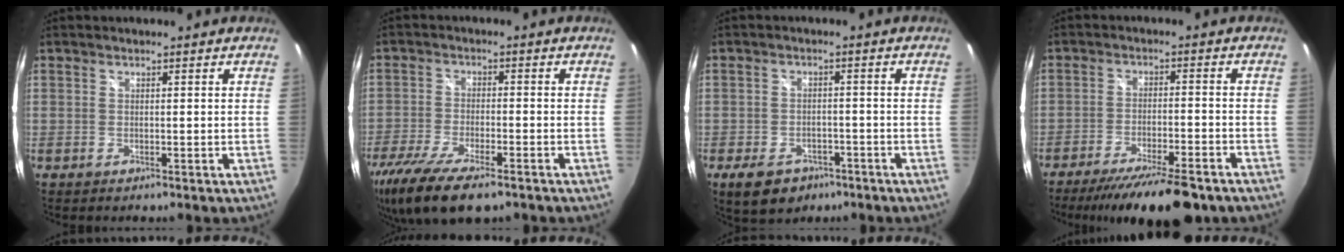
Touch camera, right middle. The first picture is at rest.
{"total": 15.9, "force": [-11.0, 5.0, 10.3], "torque": [-0.225, -0.061, -0.192]}
{"total": 7.9, "force": [-4.7, 5.1, 3.8], "torque": [-0.088, -0.005, -0.066]}
{"total": 15.0, "force": [-12.0, 3.0, 8.6], "torque": [-0.161, -0.029, -0.181]}